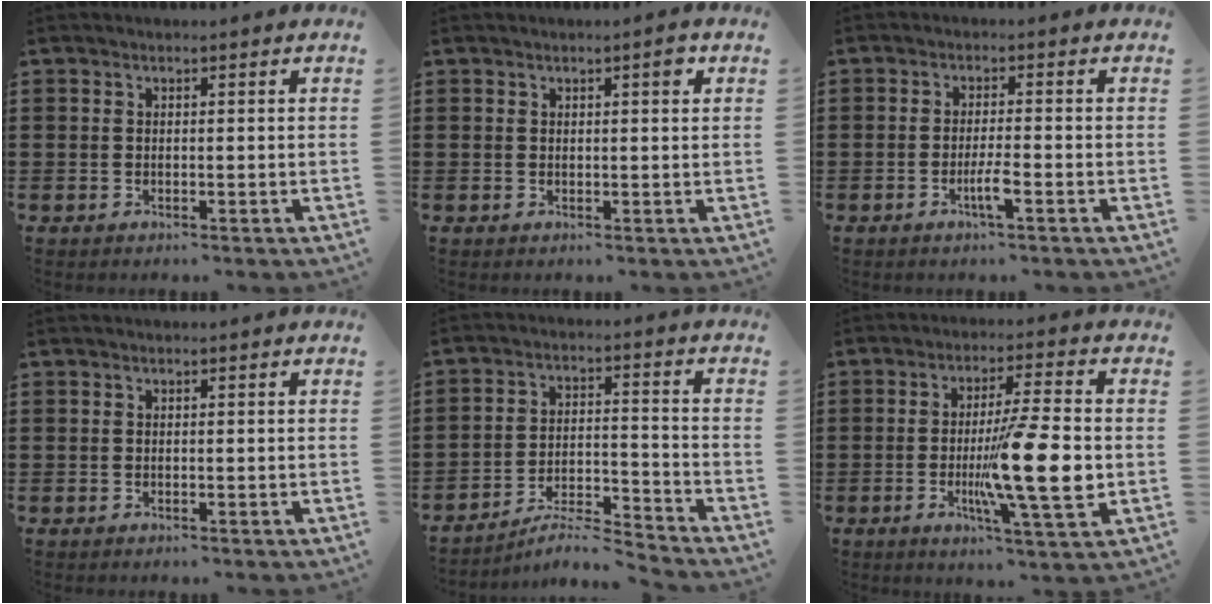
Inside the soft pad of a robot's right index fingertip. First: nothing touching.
{"total": 1.7, "force": [0.8, 0.4, 1.4], "torque": [-0.020, 0.002, 0.010]}
{"total": 3.3, "force": [-1.6, 0.1, 2.9], "torque": [-0.050, -0.002, -0.029]}
{"total": 0.0}
{"total": 5.7, "force": [-5.3, 0.5, 2.0], "torque": [-0.043, -0.004, -0.107]}
{"total": 13.5, "force": [-2.2, 1.7, 13.2], "torque": [-0.224, -0.019, -0.043]}